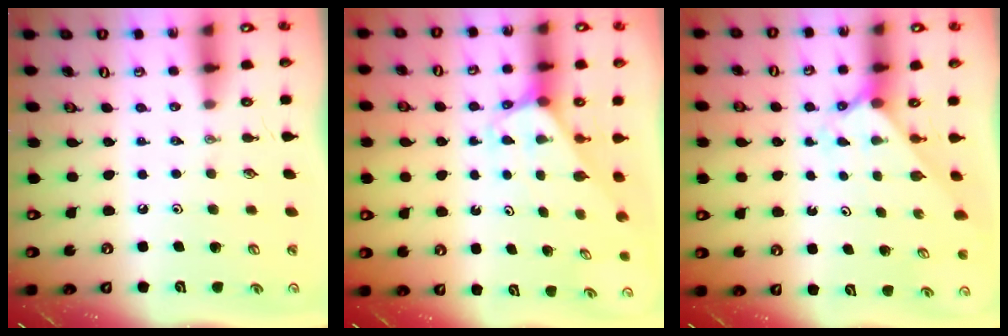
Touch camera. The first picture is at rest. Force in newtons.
{"total": 2.5, "press": 2.5, "slide": 0.1}
{"total": 2.2, "press": 2.2, "slide": 0.2}